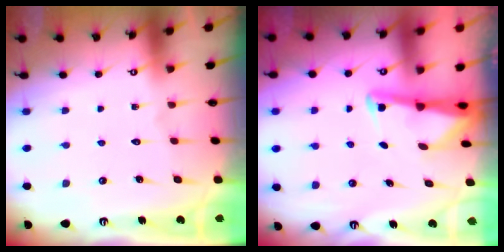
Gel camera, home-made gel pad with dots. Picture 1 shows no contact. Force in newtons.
{"total": 2.9, "press": 2.9, "slide": 0.3}